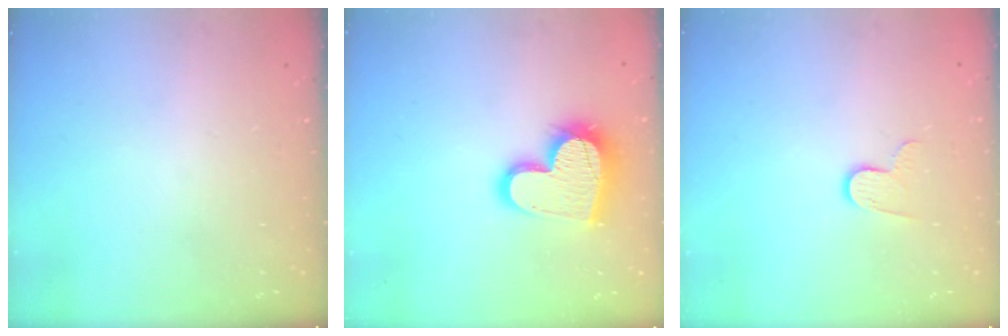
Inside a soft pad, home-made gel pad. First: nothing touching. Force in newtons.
{"total": 17.9, "press": 17.8, "slide": 1.2}
{"total": 6.3, "press": 6.3, "slide": 0.2}